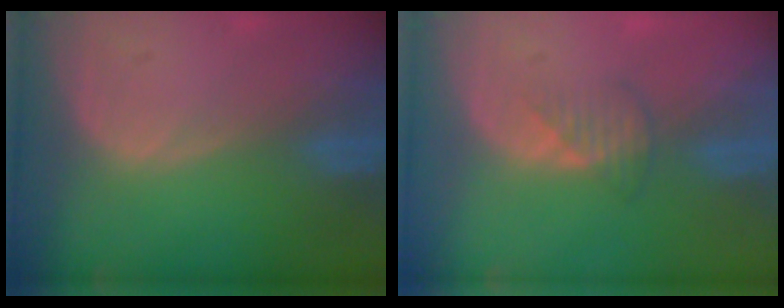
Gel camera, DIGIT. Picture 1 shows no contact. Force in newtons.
{"total": 2.5, "press": 2.5, "slide": 0.3}